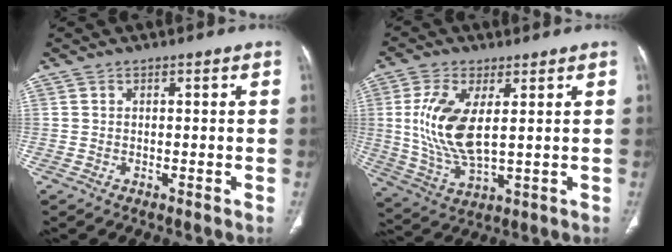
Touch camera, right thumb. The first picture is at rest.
{"total": 12.9, "force": [2.3, 5.6, 11.3], "torque": [-0.242, -0.016, 0.054]}